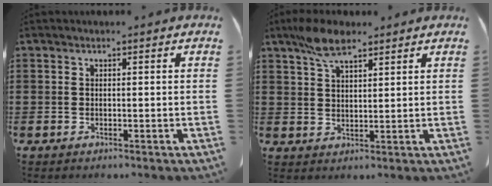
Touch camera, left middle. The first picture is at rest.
{"total": 6.5, "force": [4.5, 2.2, 4.2], "torque": [-0.092, 0.003, 0.083]}